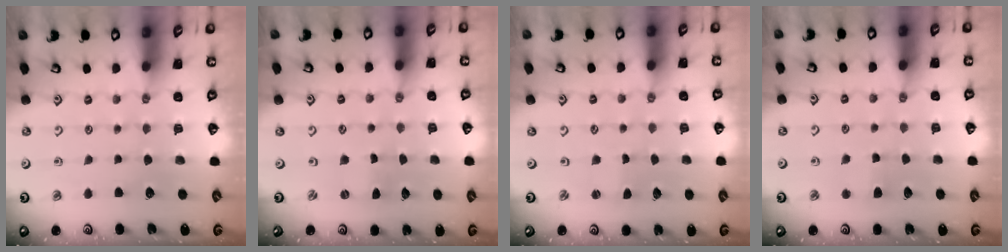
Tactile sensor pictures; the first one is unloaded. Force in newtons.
{"total": 0.0}
{"total": 0.7, "press": 0.7, "slide": 0.2}
{"total": 3.6, "press": 3.6, "slide": 0.5}